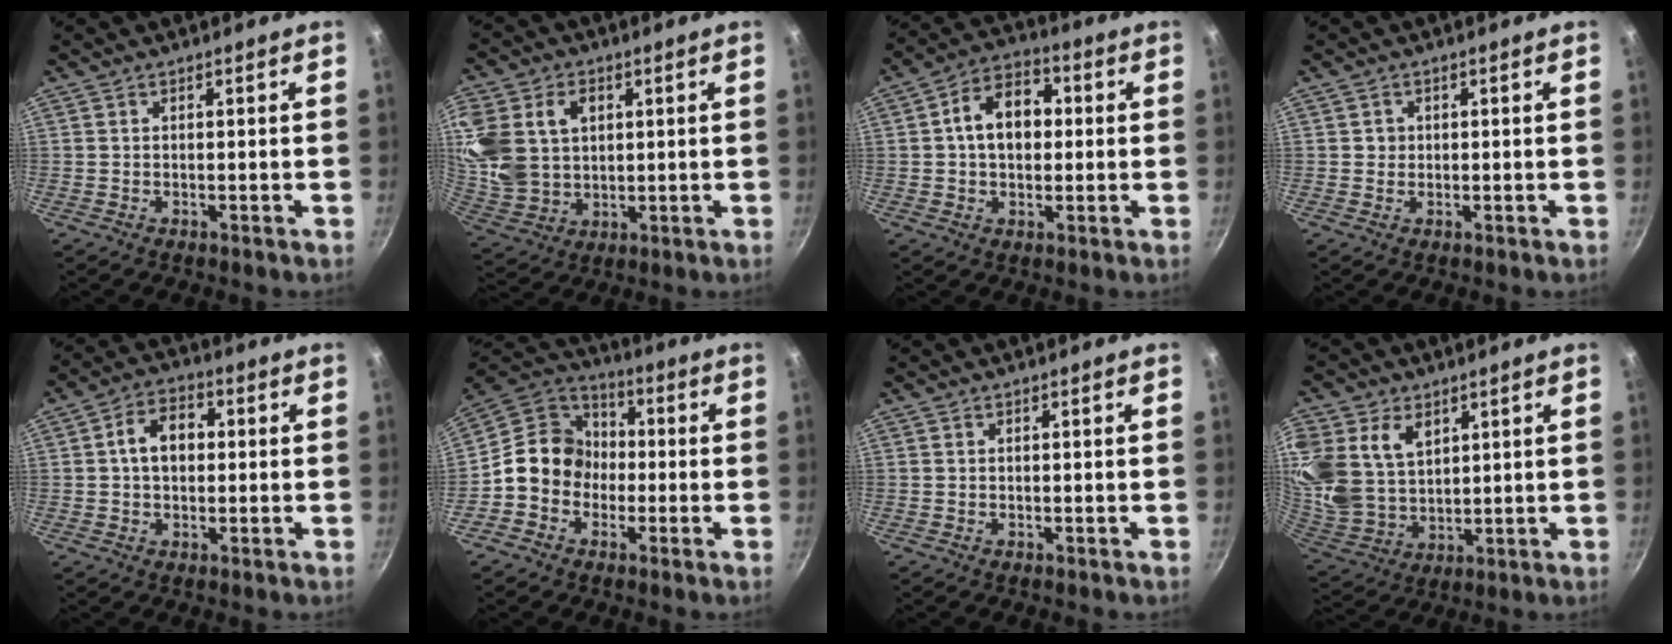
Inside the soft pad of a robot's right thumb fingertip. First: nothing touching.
{"total": 18.8, "force": [4.7, 14.2, 11.3], "torque": [-0.246, 0.002, 0.099]}
{"total": 11.1, "force": [1.1, 7.9, 7.7], "torque": [-0.087, 0.024, 0.002]}
{"total": 1.5, "force": [0.2, 1.4, 0.3], "torque": [0.005, 0.002, 0.001]}
{"total": 7.7, "force": [0.7, 5.5, 5.3], "torque": [-0.064, 0.019, 0.001]}
{"total": 11.9, "force": [-2.0, 10.5, 5.2], "torque": [-0.037, 0.041, -0.058]}
{"total": 0.0}
{"total": 20.1, "force": [7.4, 14.5, 11.7], "torque": [-0.271, -0.004, 0.158]}